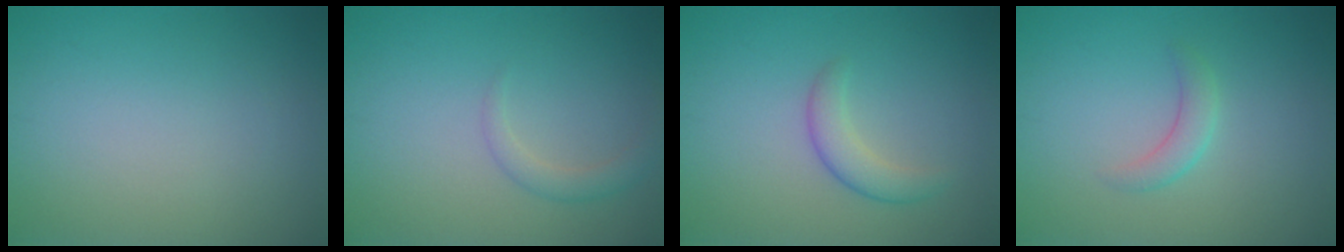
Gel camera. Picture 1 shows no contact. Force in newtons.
{"total": 1.7, "press": 1.7, "slide": 0.1}
{"total": 2.4, "press": 2.4, "slide": 0.1}
{"total": 1.7, "press": 1.7, "slide": 0.1}